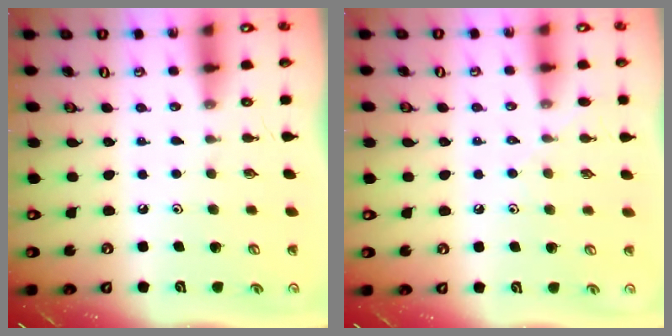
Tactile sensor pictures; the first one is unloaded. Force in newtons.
{"total": 5.2, "press": 5.1, "slide": 0.8}